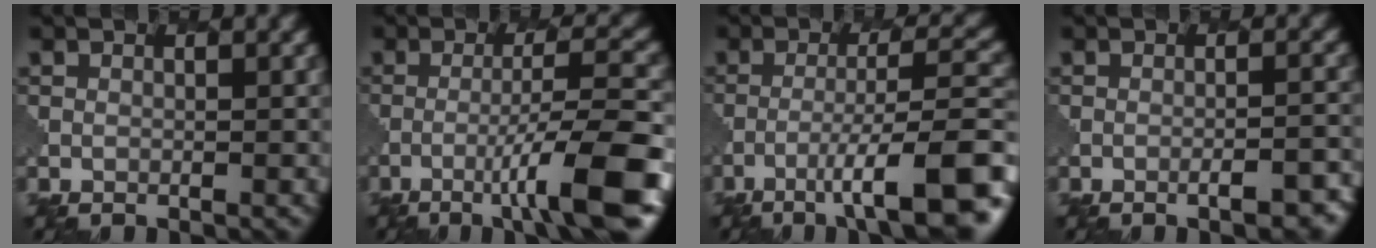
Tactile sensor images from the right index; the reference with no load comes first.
{"total": 8.6, "force": [-3.9, 1.0, 7.6], "torque": [-0.112, 0.011, -0.063]}
{"total": 10.8, "force": [-5.5, 2.4, 9.0], "torque": [-0.135, 0.007, -0.081]}
{"total": 4.1, "force": [-2.4, 1.2, 3.0], "torque": [-0.037, 0.007, -0.026]}